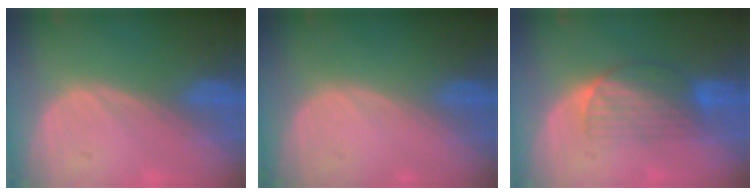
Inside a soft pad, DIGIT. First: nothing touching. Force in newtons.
{"total": 0.0}
{"total": 6.5, "press": 5.7, "slide": 3.2}